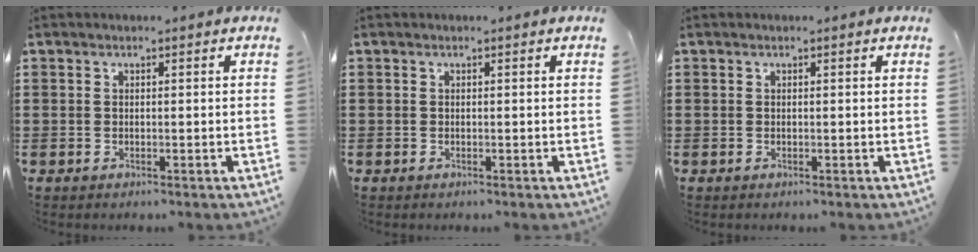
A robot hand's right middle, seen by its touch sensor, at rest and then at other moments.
{"total": 0.0}
{"total": 0.0}